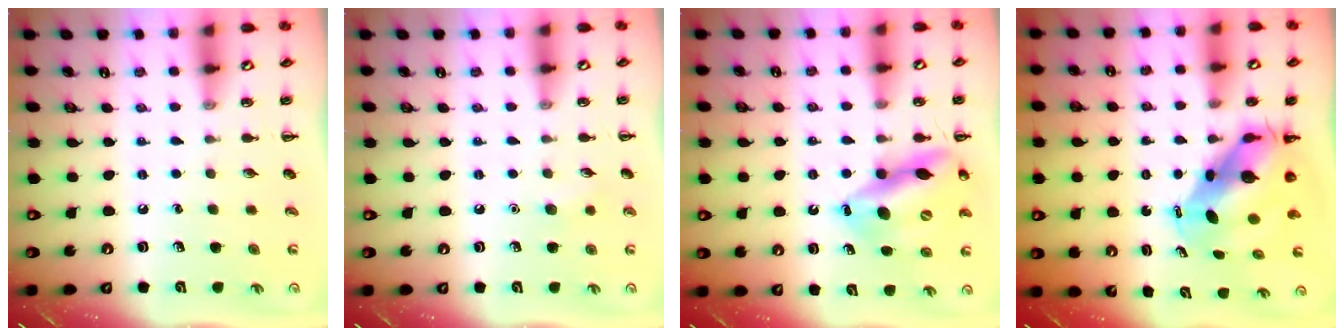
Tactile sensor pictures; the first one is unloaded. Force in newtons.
{"total": 5.4, "press": 5.1, "slide": 1.5}
{"total": 15.7, "press": 15.0, "slide": 4.5}
{"total": 7.7, "press": 7.4, "slide": 2.2}